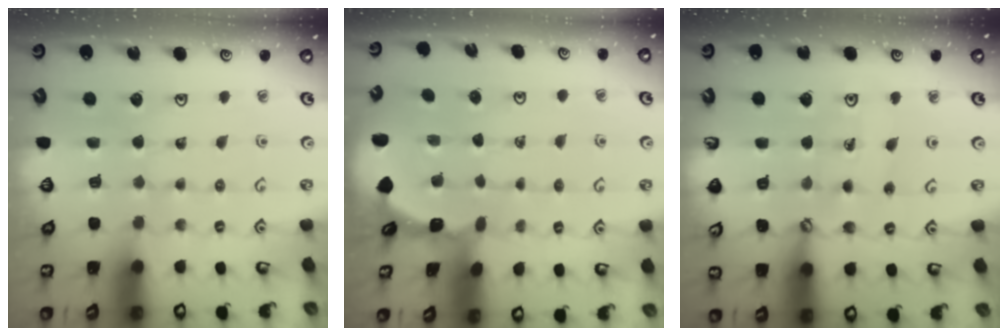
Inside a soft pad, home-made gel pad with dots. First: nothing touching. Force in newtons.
{"total": 1.0, "press": 1.0, "slide": 0.2}
{"total": 9.3, "press": 9.1, "slide": 1.8}